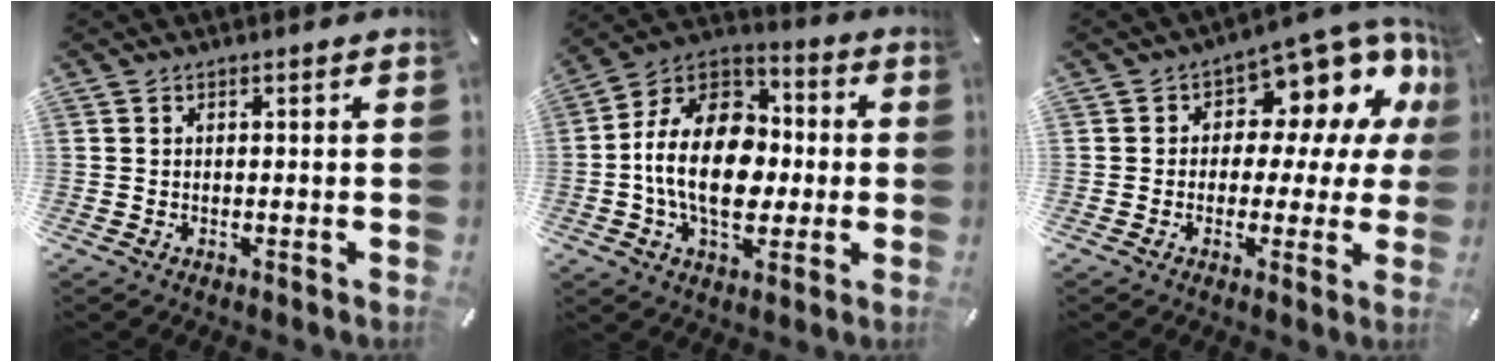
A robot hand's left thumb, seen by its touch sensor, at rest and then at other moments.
{"total": 18.6, "force": [-2.8, 13.1, 13.0], "torque": [-0.263, 0.016, -0.054]}
{"total": 9.7, "force": [5.2, 5.7, 5.9], "torque": [-0.079, -0.058, 0.090]}